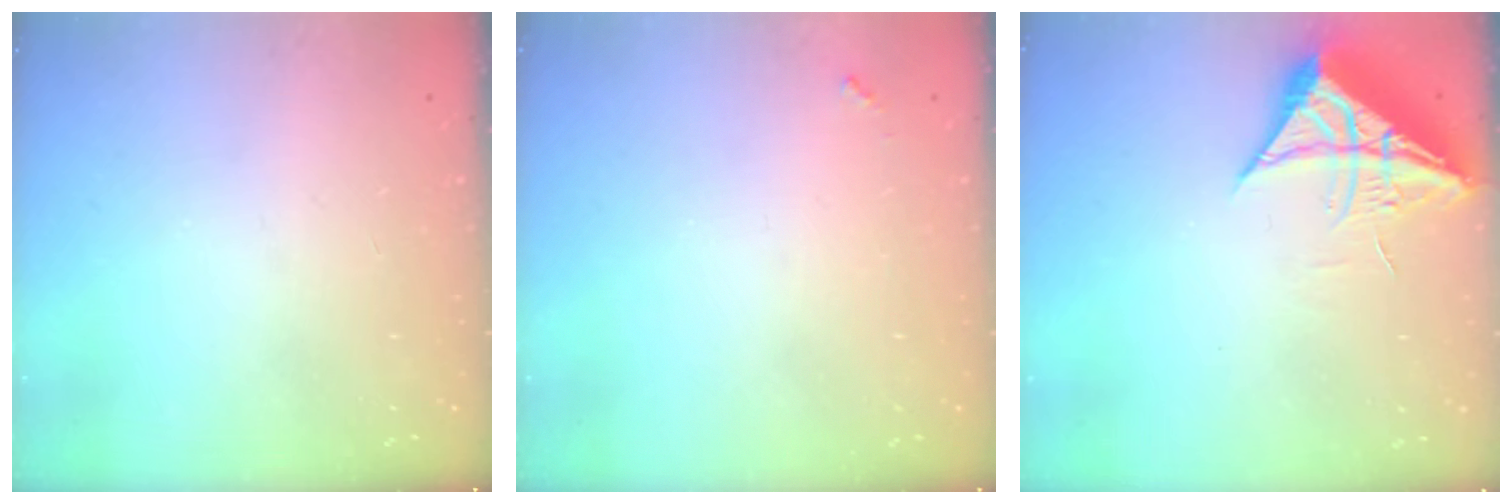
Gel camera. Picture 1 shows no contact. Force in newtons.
{"total": 3.5, "press": 3.5, "slide": 0.3}
{"total": 10.0, "press": 9.9, "slide": 1.0}